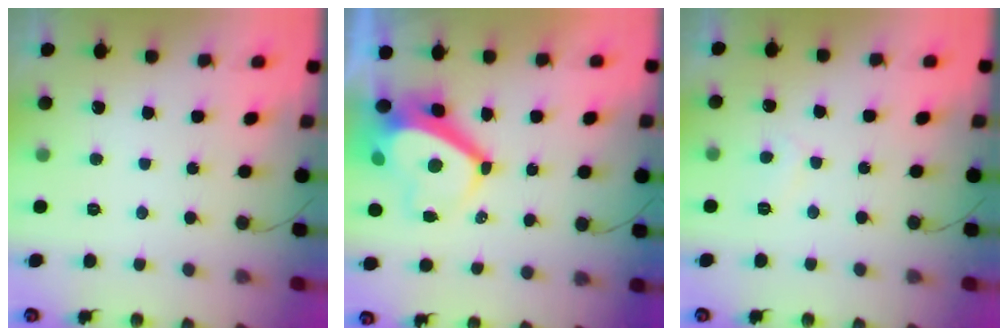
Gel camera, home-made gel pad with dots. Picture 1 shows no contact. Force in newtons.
{"total": 6.7, "press": 6.6, "slide": 0.9}
{"total": 4.1, "press": 4.1, "slide": 0.5}